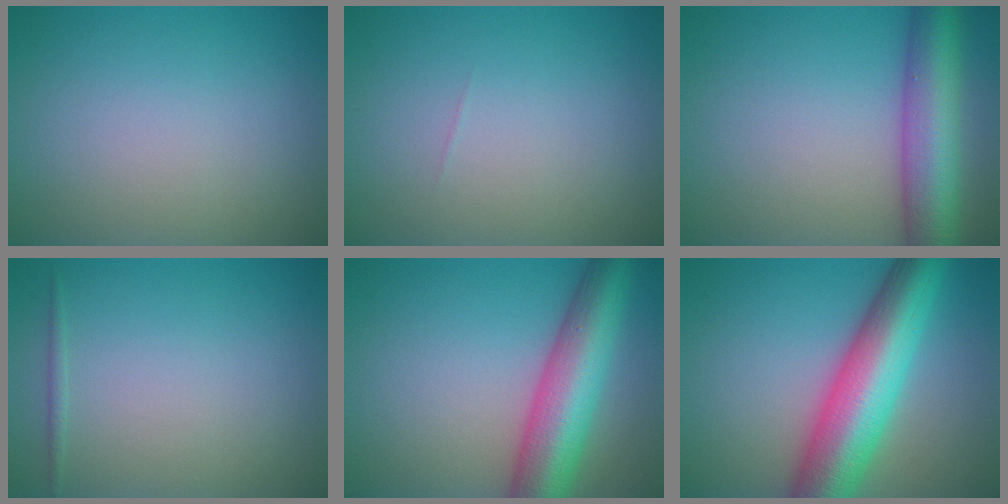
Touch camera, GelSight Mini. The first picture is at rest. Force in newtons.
{"total": 0.0}
{"total": 8.0, "press": 8.0, "slide": 0.2}
{"total": 0.5, "press": 0.5, "slide": 0.1}
{"total": 9.4, "press": 9.4, "slide": 0.3}
{"total": 11.2, "press": 11.2, "slide": 0.2}